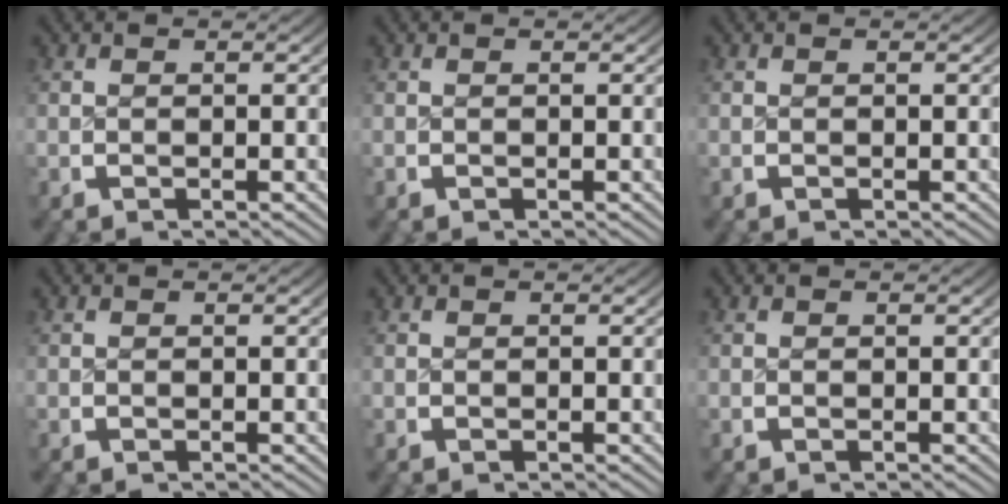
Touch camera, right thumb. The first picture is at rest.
{"total": 0.0}
{"total": 0.0}
{"total": 0.0}
{"total": 0.0}
{"total": 0.0}